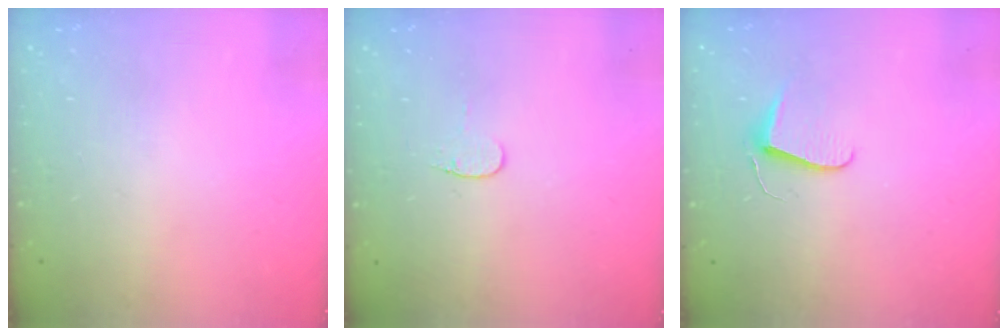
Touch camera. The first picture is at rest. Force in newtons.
{"total": 3.4, "press": 3.3, "slide": 0.4}
{"total": 6.2, "press": 6.1, "slide": 0.6}